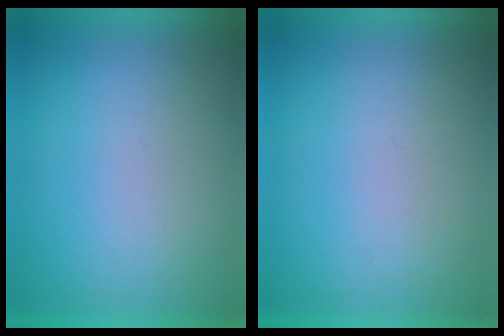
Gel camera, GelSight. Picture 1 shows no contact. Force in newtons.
{"total": 1.2}